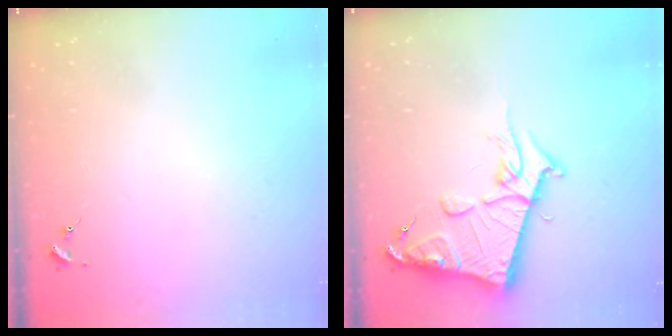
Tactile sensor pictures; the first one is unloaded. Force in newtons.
{"total": 14.8, "press": 14.8, "slide": 1.5}